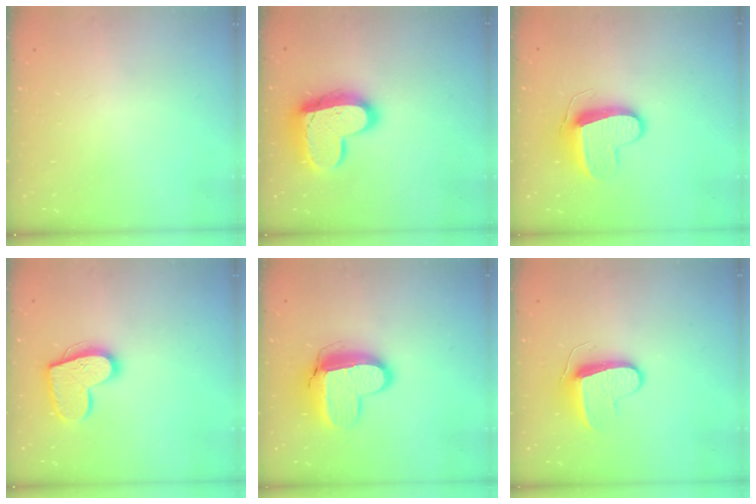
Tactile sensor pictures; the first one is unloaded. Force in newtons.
{"total": 17.3, "press": 17.2, "slide": 1.4}
{"total": 10.4, "press": 10.4, "slide": 0.5}
{"total": 14.8, "press": 14.8, "slide": 1.0}
{"total": 13.3, "press": 13.3, "slide": 1.0}
{"total": 9.0, "press": 9.0, "slide": 0.5}